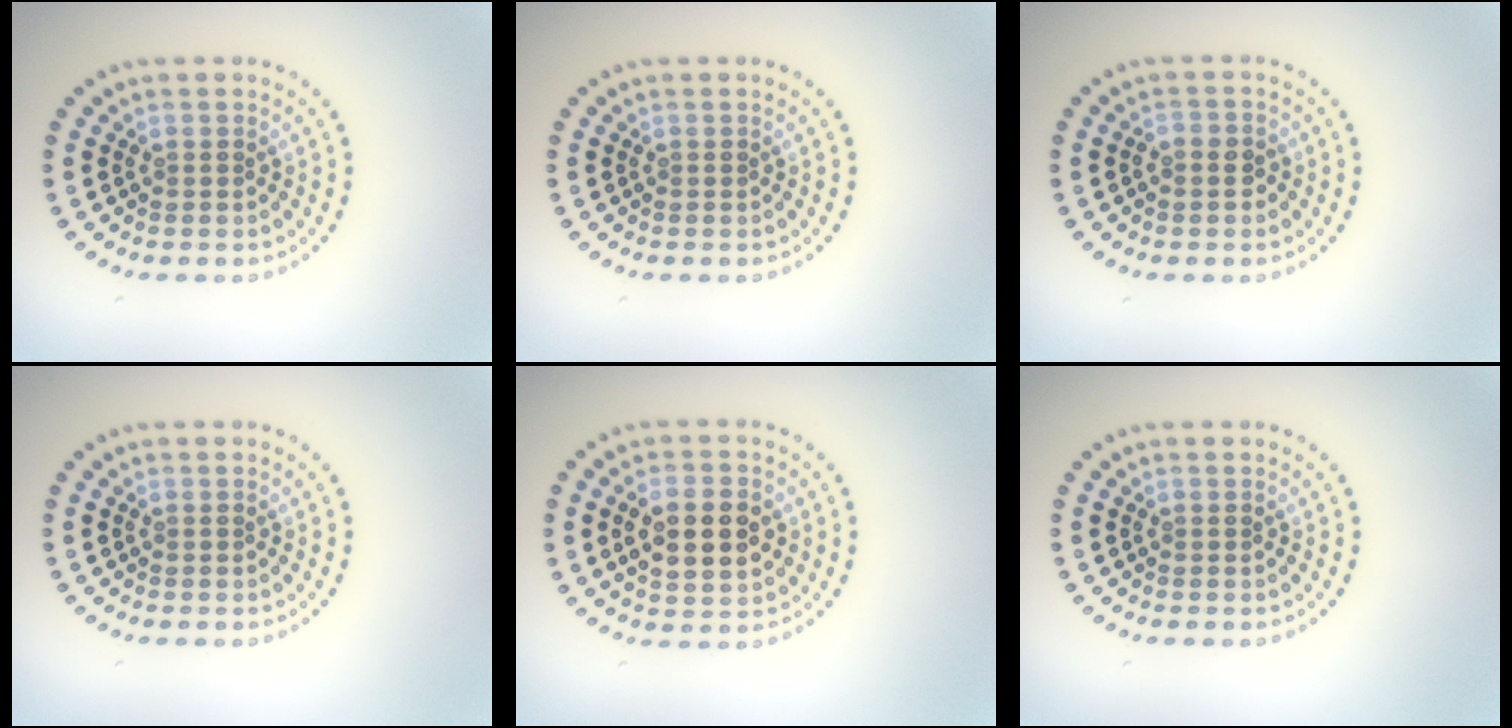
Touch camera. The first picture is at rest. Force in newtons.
{"total": 0.0}
{"total": 1.3, "press": 1.2, "slide": 0.5}
{"total": 0.0}
{"total": 4.6, "press": 4.6, "slide": 0.3}
{"total": 0.0}